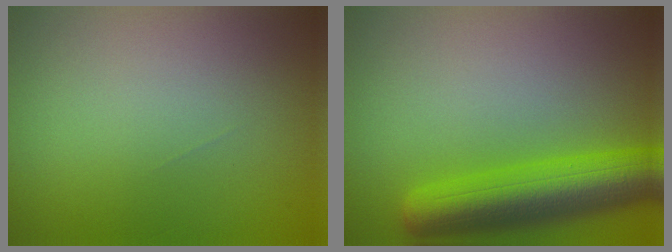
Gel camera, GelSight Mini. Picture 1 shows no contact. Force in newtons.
{"total": 7.7, "press": 7.7, "slide": 0.3}